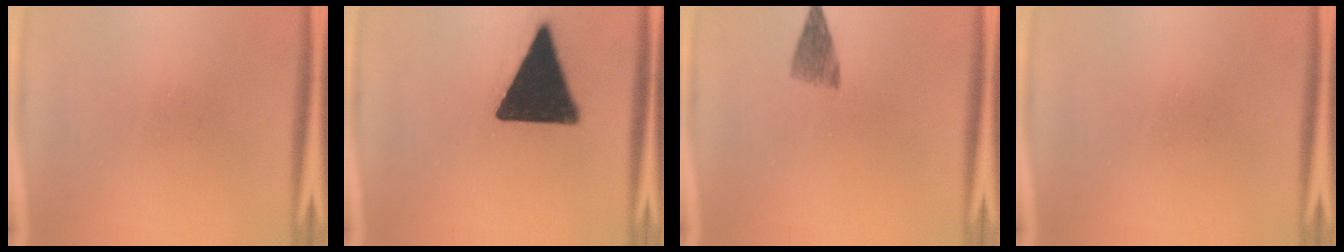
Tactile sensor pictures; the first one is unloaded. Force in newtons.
{"total": 19.1}
{"total": 3.3}
{"total": 0.0}